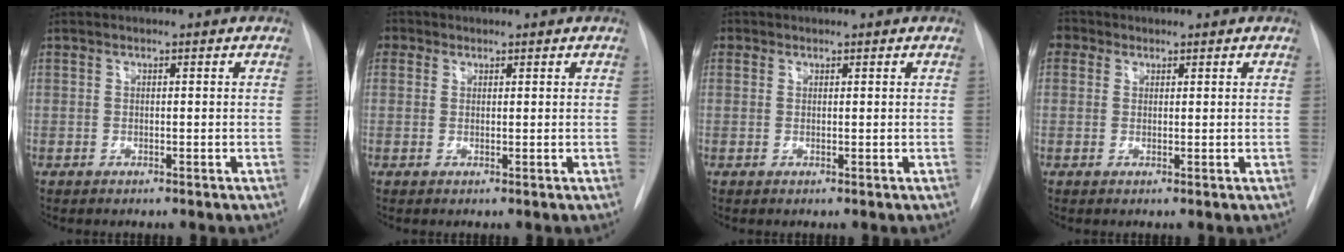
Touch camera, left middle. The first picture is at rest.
{"total": 1.8, "force": [0.8, 1.6, 0.2], "torque": [0.004, 0.005, 0.009]}
{"total": 0.8, "force": [0.3, 0.7, 0.0], "torque": [0.010, 0.000, 0.001]}
{"total": 2.4, "force": [1.1, 2.1, 0.5], "torque": [-0.004, 0.009, 0.016]}